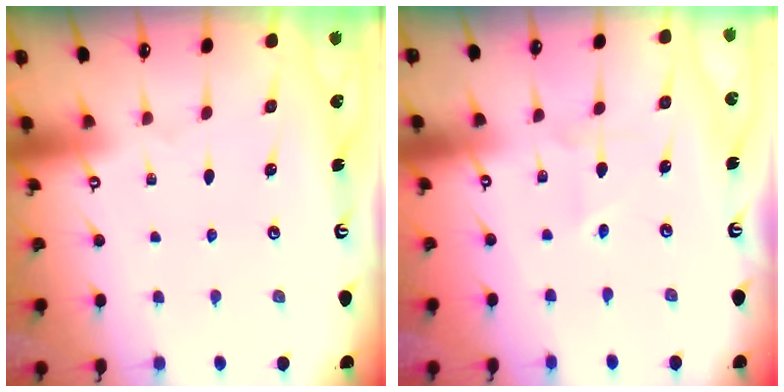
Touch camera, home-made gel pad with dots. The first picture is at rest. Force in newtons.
{"total": 1.9, "press": 1.7, "slide": 1.0}